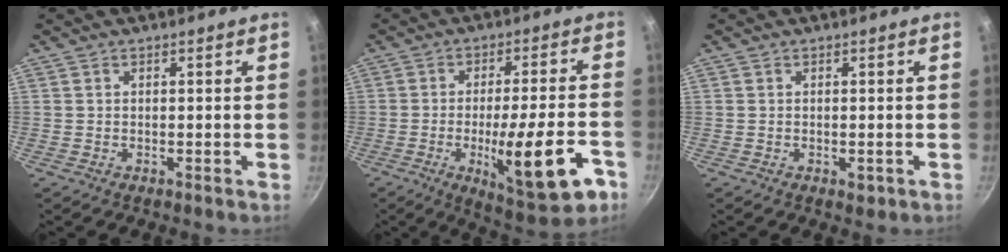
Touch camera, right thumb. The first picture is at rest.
{"total": 17.5, "force": [-6.7, 4.6, 15.6], "torque": [-0.206, 0.017, -0.087]}
{"total": 1.6, "force": [-0.5, 0.8, 1.3], "torque": [-0.018, -0.003, -0.006]}